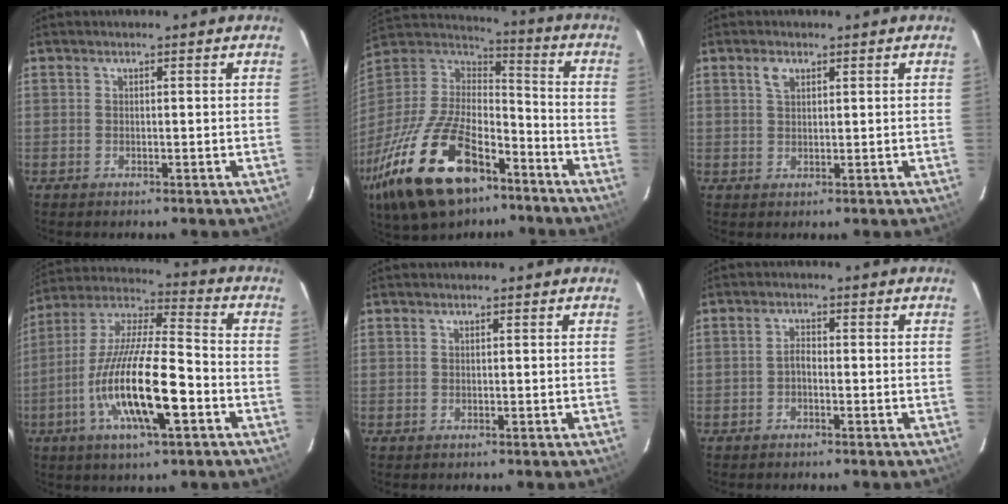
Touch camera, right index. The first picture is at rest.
{"total": 30.3, "force": [-17.8, 14.4, 19.8], "torque": [-0.419, -0.038, -0.297]}
{"total": 2.3, "force": [1.2, 1.4, 1.4], "torque": [-0.025, 0.006, 0.022]}
{"total": 18.4, "force": [-6.3, 4.1, 16.8], "torque": [-0.326, -0.018, -0.122]}
{"total": 0.5, "force": [0.3, 0.4, -0.1], "torque": [0.002, 0.002, 0.005]}
{"total": 1.3, "force": [-0.7, 0.7, 0.9], "torque": [-0.017, 0.006, -0.015]}